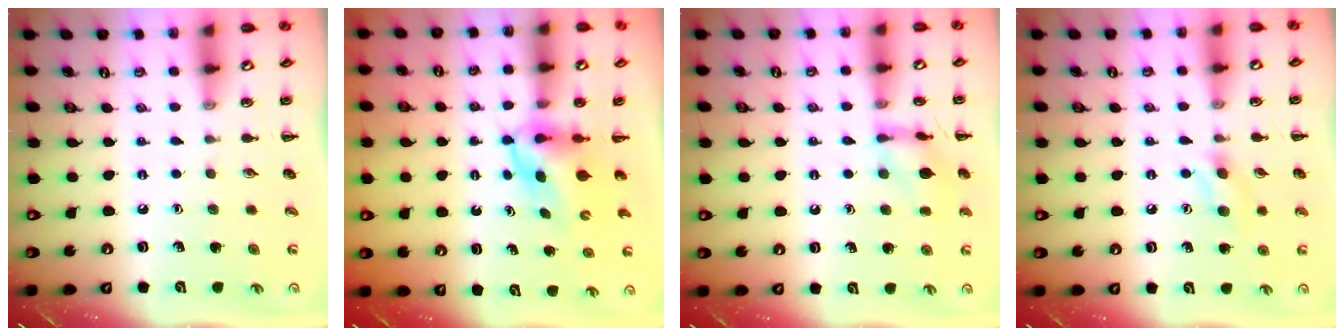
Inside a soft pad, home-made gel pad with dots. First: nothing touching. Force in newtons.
{"total": 5.8, "press": 5.8, "slide": 1.0}
{"total": 10.5, "press": 10.4, "slide": 0.7}
{"total": 6.2, "press": 5.9, "slide": 1.8}